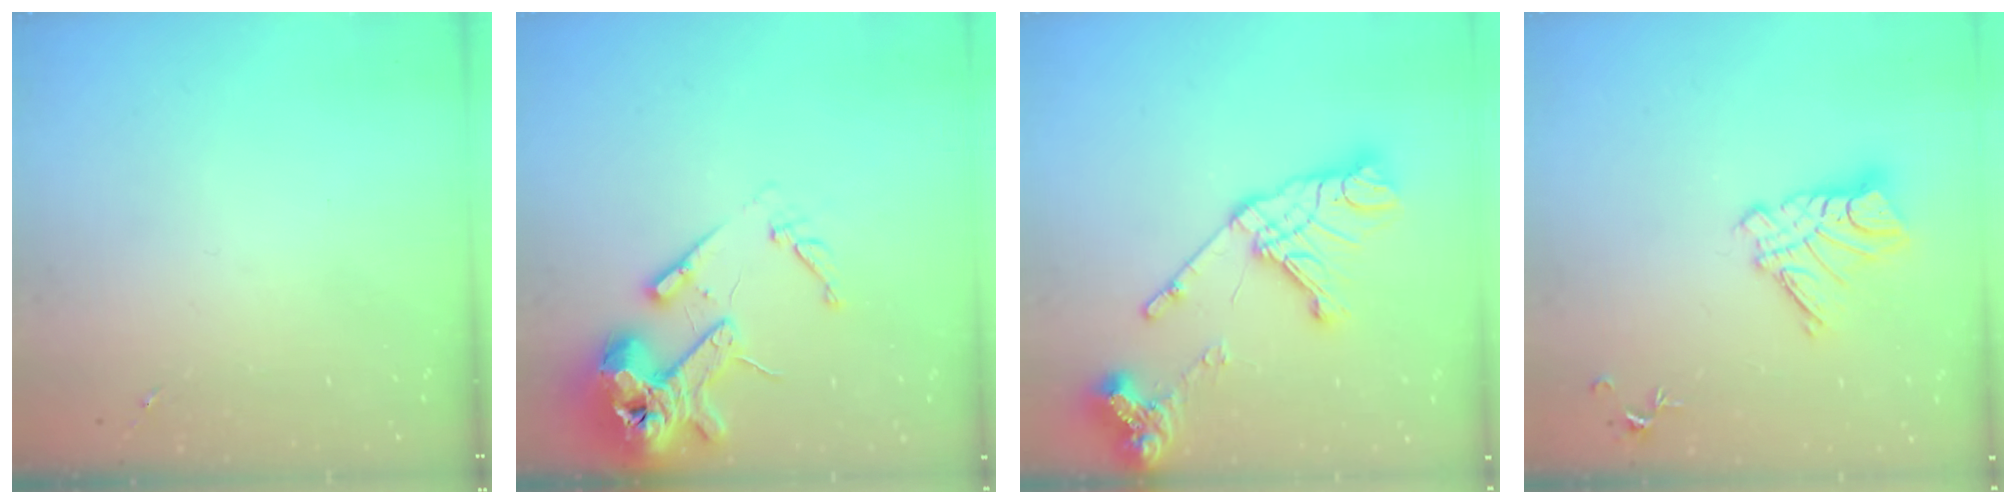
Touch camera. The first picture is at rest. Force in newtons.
{"total": 16.3, "press": 16.2, "slide": 2.3}
{"total": 19.2, "press": 19.1, "slide": 2.3}
{"total": 11.1, "press": 11.0, "slide": 1.1}